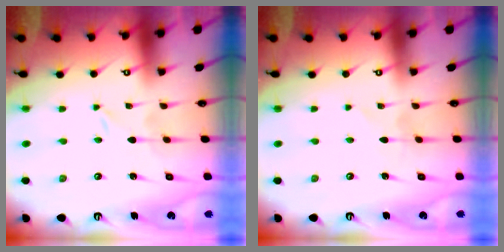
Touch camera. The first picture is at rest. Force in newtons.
{"total": 1.1, "press": 1.1, "slide": 0.1}